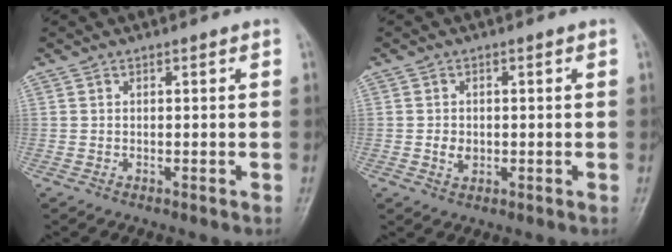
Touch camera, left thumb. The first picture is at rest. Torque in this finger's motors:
{"motor_torque": [-0.06, 0.09, 0.07, 0.01, 0.00]}